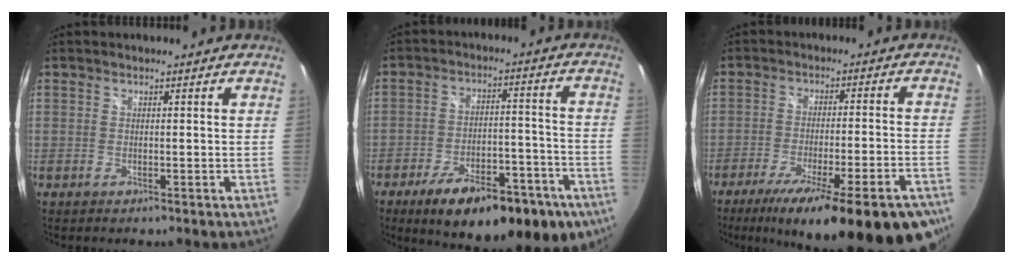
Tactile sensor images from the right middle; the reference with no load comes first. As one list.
[{"total": 21.0, "force": [-13.4, 8.0, 14.1], "torque": [-0.217, -0.016, -0.174]}, {"total": 23.3, "force": [-16.9, 3.4, 15.6], "torque": [-0.247, -0.054, -0.241]}]